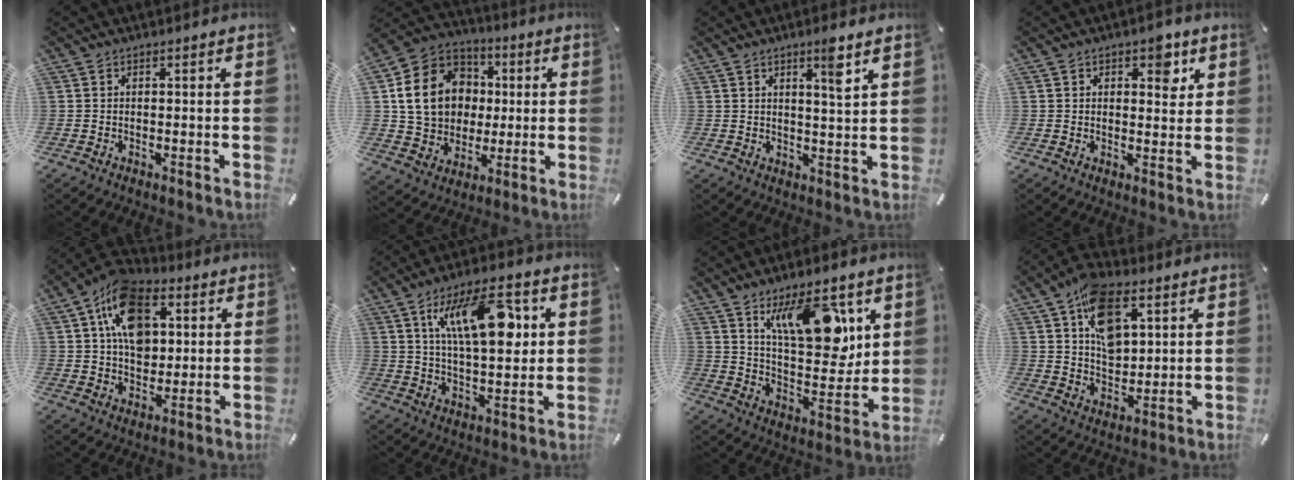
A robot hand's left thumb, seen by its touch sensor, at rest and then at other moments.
{"total": 16.9, "force": [1.5, 14.8, 8.0], "torque": [-0.160, 0.016, 0.034]}
{"total": 5.6, "force": [3.2, 0.7, 4.5], "torque": [-0.064, -0.016, 0.046]}
{"total": 6.0, "force": [2.7, 3.4, 4.1], "torque": [-0.031, -0.013, 0.035]}
{"total": 14.7, "force": [4.6, 10.3, 9.4], "torque": [-0.164, -0.004, 0.084]}
{"total": 18.5, "force": [6.4, 8.3, 15.3], "torque": [-0.260, -0.001, 0.099]}
{"total": 17.9, "force": [9.9, 8.1, 12.5], "torque": [-0.183, -0.047, 0.168]}
{"total": 13.3, "force": [6.1, 8.1, 8.6], "torque": [-0.141, -0.013, 0.112]}